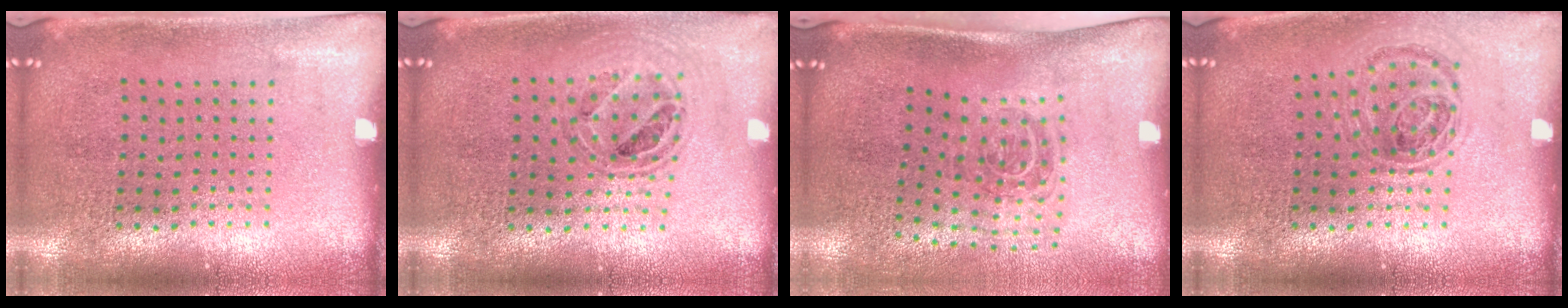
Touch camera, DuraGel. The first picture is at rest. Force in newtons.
{"total": 0.8, "press": 0.8, "slide": 0.1}
{"total": 1.9, "press": 1.2, "slide": 1.5}
{"total": 0.9, "press": 0.9, "slide": 0.1}